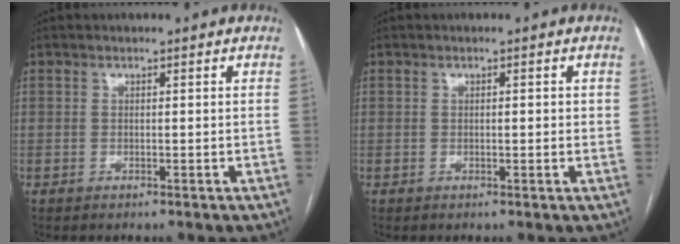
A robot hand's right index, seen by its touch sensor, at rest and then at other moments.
{"total": 1.3, "force": [0.2, 0.5, 1.2], "torque": [-0.016, 0.001, 0.001]}